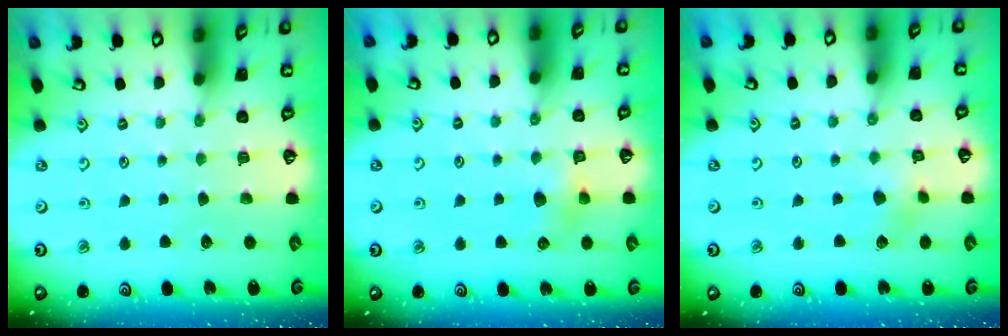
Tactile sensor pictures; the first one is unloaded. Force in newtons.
{"total": 4.7, "press": 4.7, "slide": 0.7}
{"total": 3.4, "press": 3.4, "slide": 0.4}